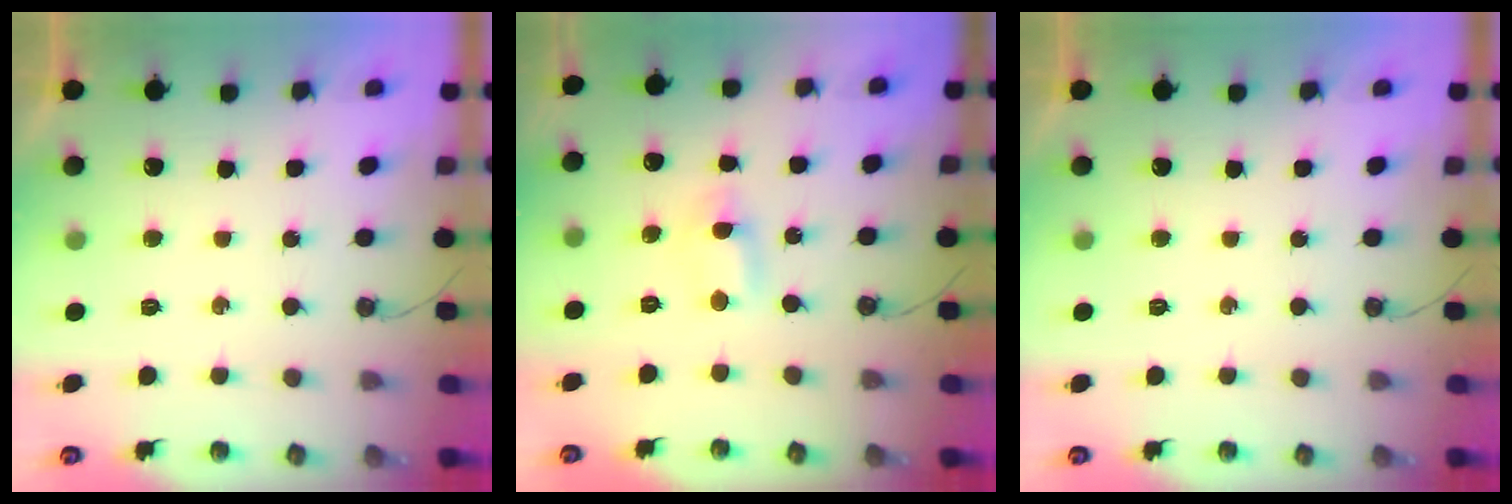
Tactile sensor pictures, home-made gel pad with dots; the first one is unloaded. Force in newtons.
{"total": 1.1, "press": 0.8, "slide": 0.6}
{"total": 0.0}